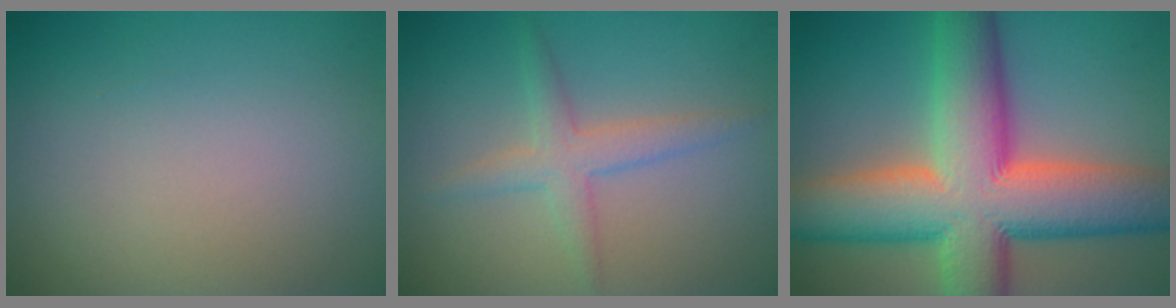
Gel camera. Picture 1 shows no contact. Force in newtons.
{"total": 2.7, "press": 2.7, "slide": 0.1}
{"total": 14.4, "press": 14.4, "slide": 0.9}